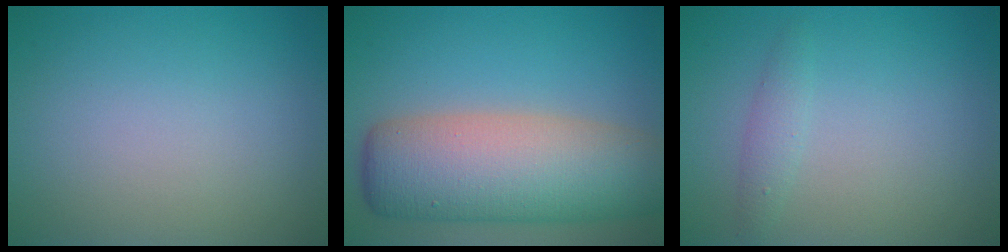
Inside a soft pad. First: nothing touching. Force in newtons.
{"total": 10.8, "press": 10.8, "slide": 0.4}
{"total": 1.3, "press": 1.3, "slide": 0.0}